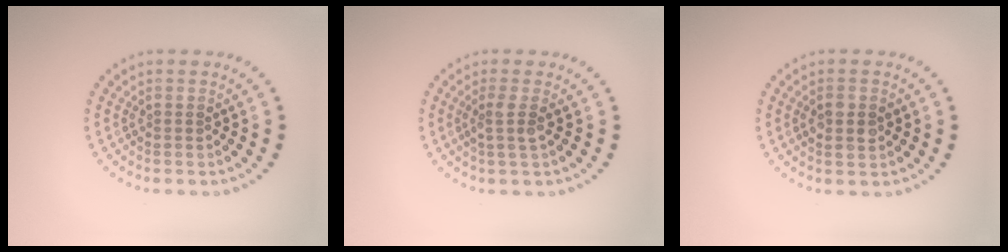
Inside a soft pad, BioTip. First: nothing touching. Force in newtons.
{"total": 1.9, "press": 1.5, "slide": 1.2}
{"total": 1.8, "press": 1.8, "slide": 0.2}